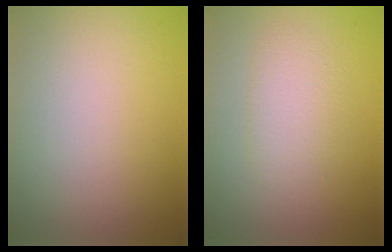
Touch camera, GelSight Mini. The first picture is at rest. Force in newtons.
{"total": 2.3, "press": 2.2, "slide": 0.1}